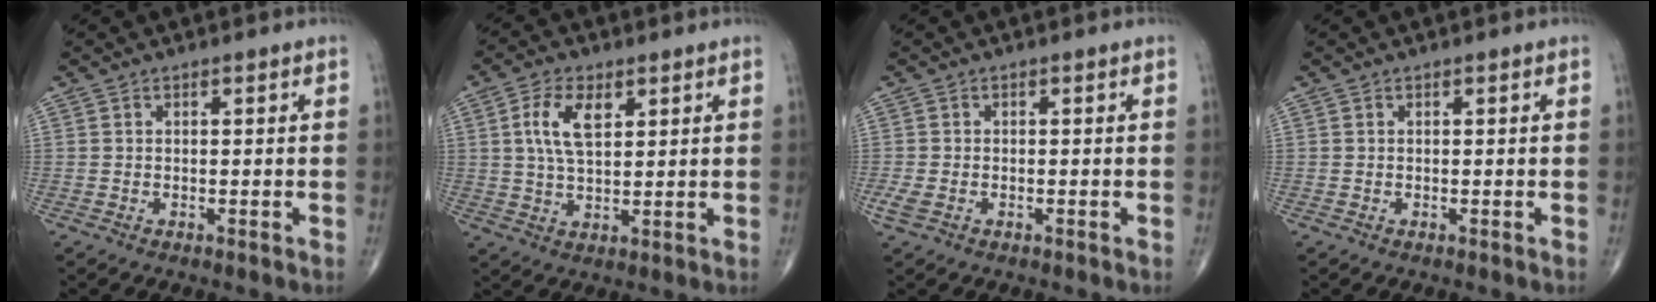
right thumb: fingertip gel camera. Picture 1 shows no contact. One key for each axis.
{"total": 7.9, "fx": 2.7, "fy": 4.0, "fz": 6.2, "tx": -0.120, "ty": -0.006, "tz": 0.052}
{"total": 2.1, "fx": -0.7, "fy": 1.3, "fz": 1.5, "tx": -0.046, "ty": -0.002, "tz": -0.014}
{"total": 0.0}